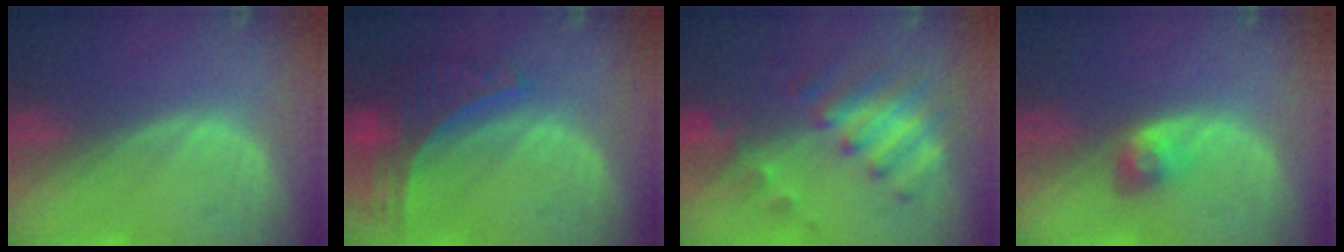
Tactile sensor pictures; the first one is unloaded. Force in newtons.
{"total": 7.8, "press": 6.8, "slide": 3.8}
{"total": 8.2, "press": 7.3, "slide": 3.8}
{"total": 2.9, "press": 2.5, "slide": 1.6}